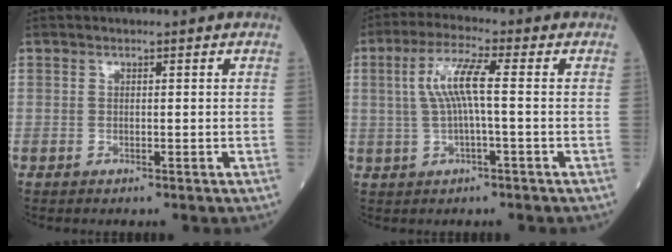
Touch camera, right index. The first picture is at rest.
{"total": 6.6, "force": [0.7, 0.5, 6.6], "torque": [-0.137, 0.016, 0.016]}